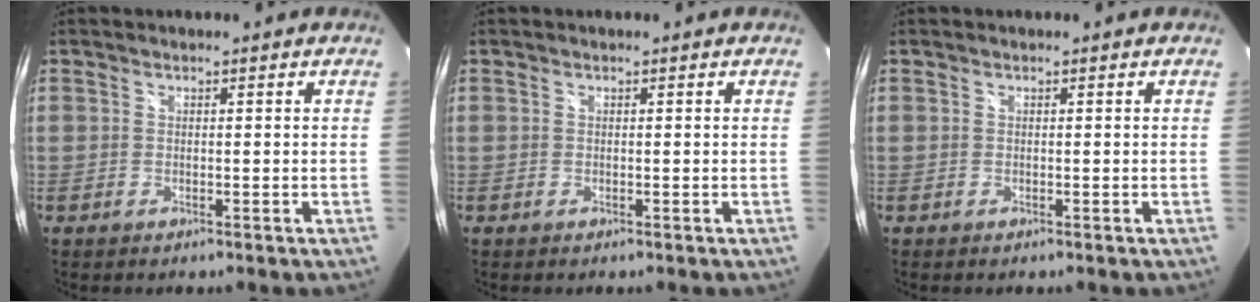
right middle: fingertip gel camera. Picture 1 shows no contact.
{"total": 0.0}
{"total": 0.0}